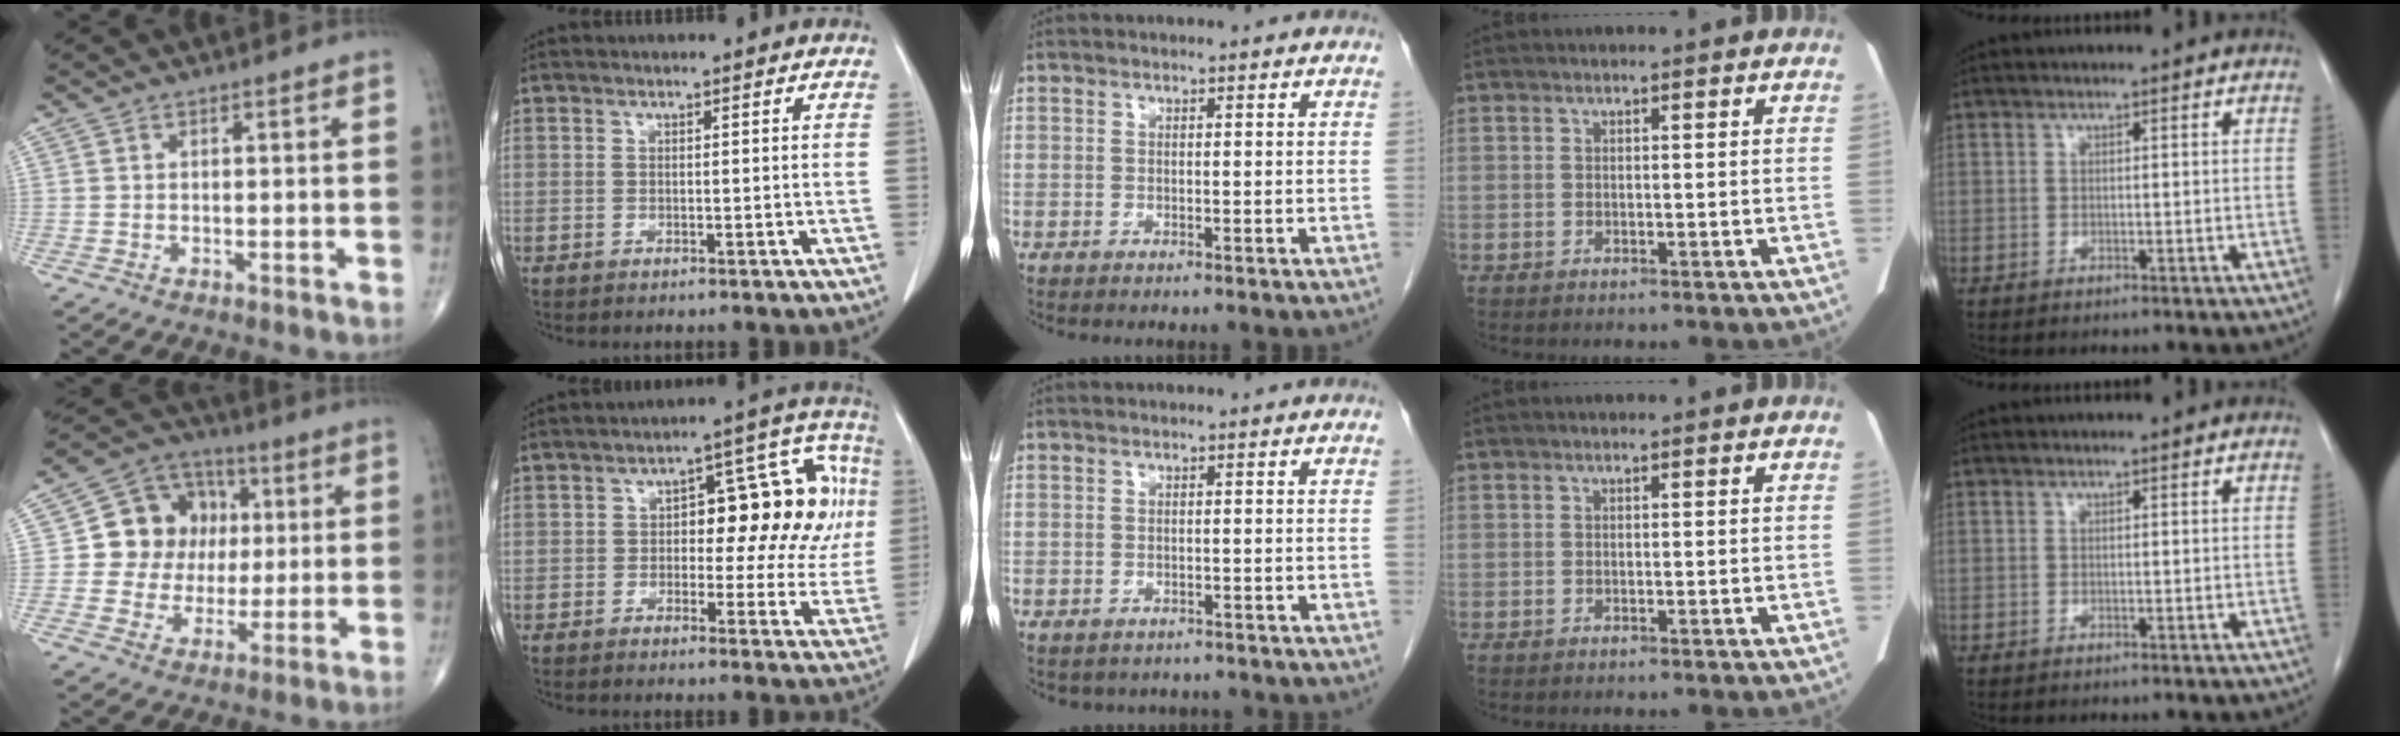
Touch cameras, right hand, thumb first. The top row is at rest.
{"thumb": {"total": 13.4, "force": [1.6, 11.9, 5.8], "torque": [-0.041, 0.015, 0.028]}, "index": {"total": 14.5, "force": [1.6, 6.7, 12.8], "torque": [-0.139, 0.048, 0.021]}, "middle": {"total": 3.3, "force": [-2.8, 1.8, 0.3], "torque": [-0.005, 0.006, -0.032]}}